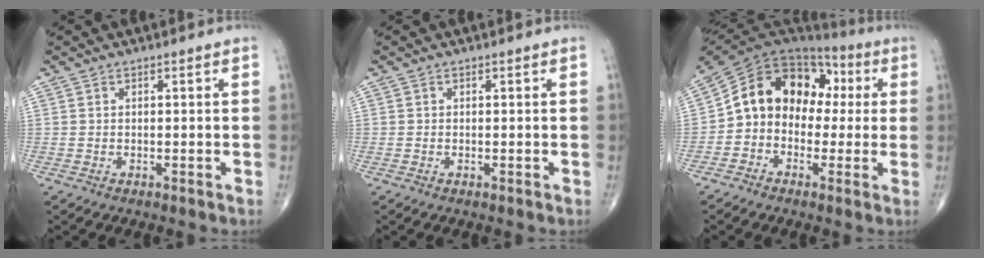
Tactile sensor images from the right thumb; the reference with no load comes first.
{"total": 0.0}
{"total": 15.4, "force": [0.6, 12.1, 9.6], "torque": [-0.129, 0.052, -0.001]}